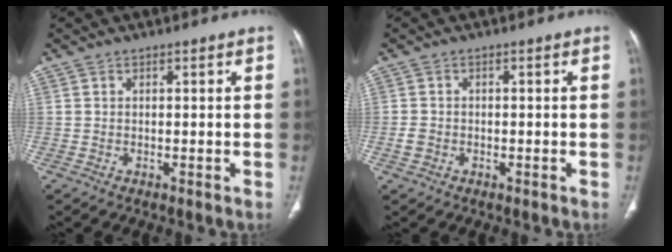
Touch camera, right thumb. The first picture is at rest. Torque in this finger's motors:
{"motor_torque": [0.57, 0.29, 0.07, -0.58, 0.08]}